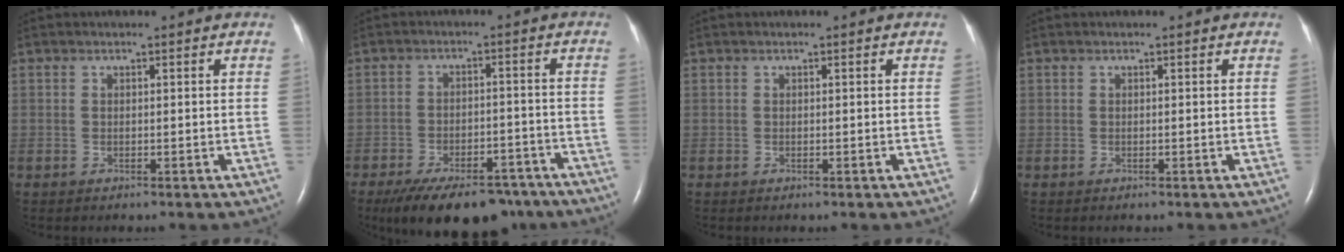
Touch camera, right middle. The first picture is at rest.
{"total": 16.0, "force": [-12.3, 6.9, 7.7], "torque": [-0.129, -0.005, -0.172]}
{"total": 0.0}
{"total": 0.0}